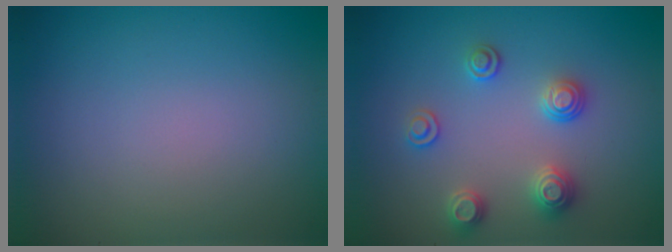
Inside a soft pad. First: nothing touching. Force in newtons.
{"total": 2.6, "press": 2.6, "slide": 0.2}